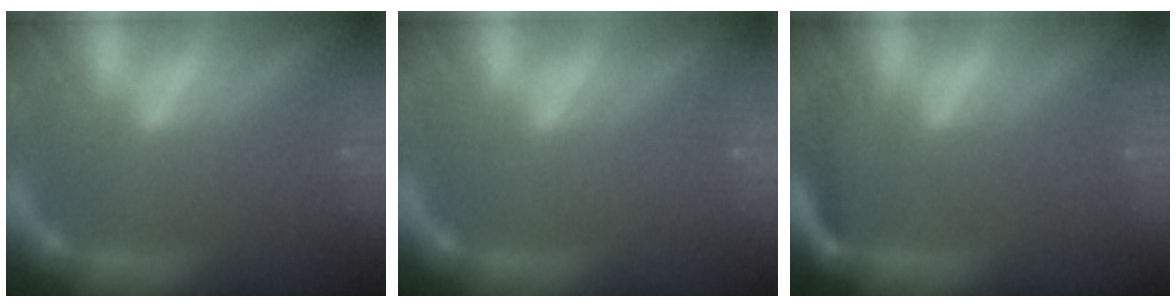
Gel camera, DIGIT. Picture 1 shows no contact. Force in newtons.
{"total": 0.0}
{"total": 3.0}